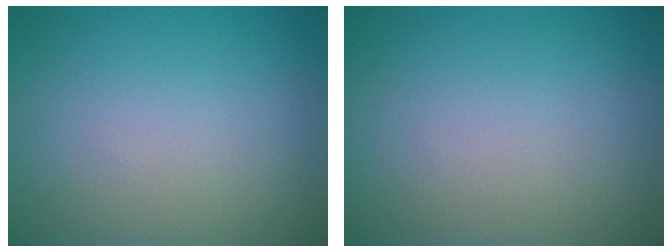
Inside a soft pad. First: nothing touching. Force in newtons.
{"total": 0.0}